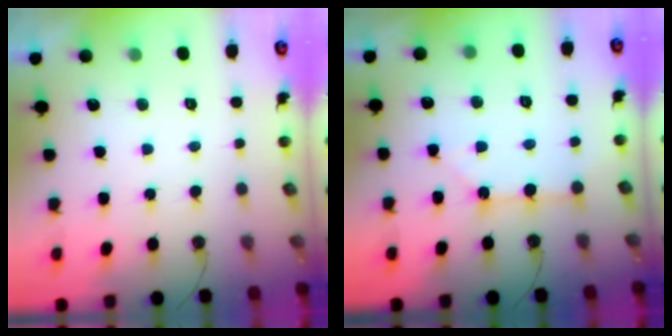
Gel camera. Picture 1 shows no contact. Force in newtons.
{"total": 2.4, "press": 2.4, "slide": 0.4}